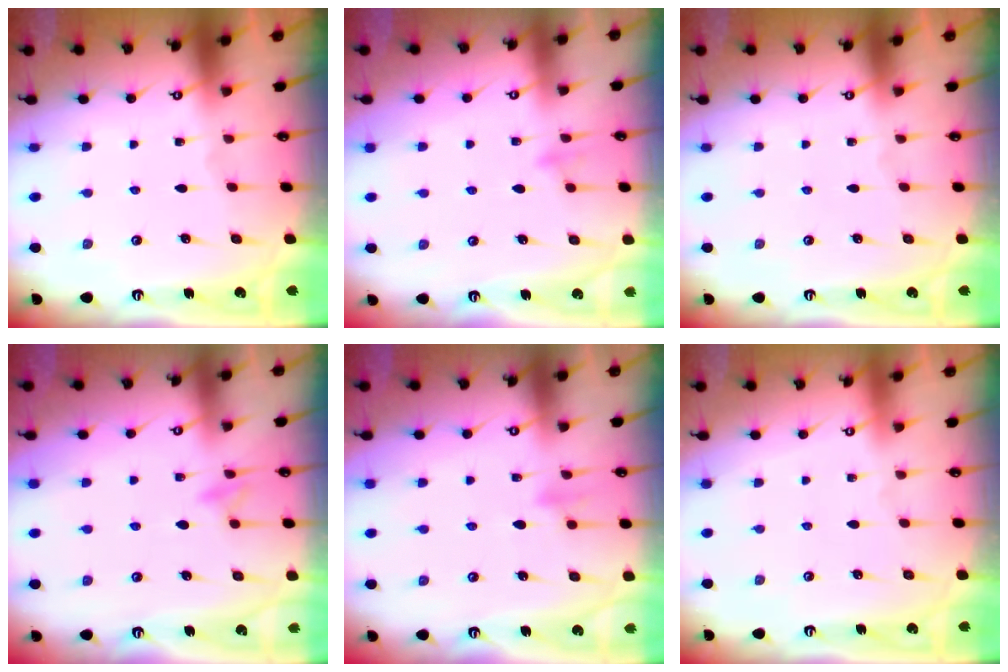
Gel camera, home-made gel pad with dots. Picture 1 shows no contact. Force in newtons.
{"total": 6.7, "press": 6.7, "slide": 0.6}
{"total": 0.0}
{"total": 7.9, "press": 7.9, "slide": 0.8}
{"total": 9.1, "press": 9.0, "slide": 1.7}
{"total": 3.9, "press": 3.9, "slide": 0.1}